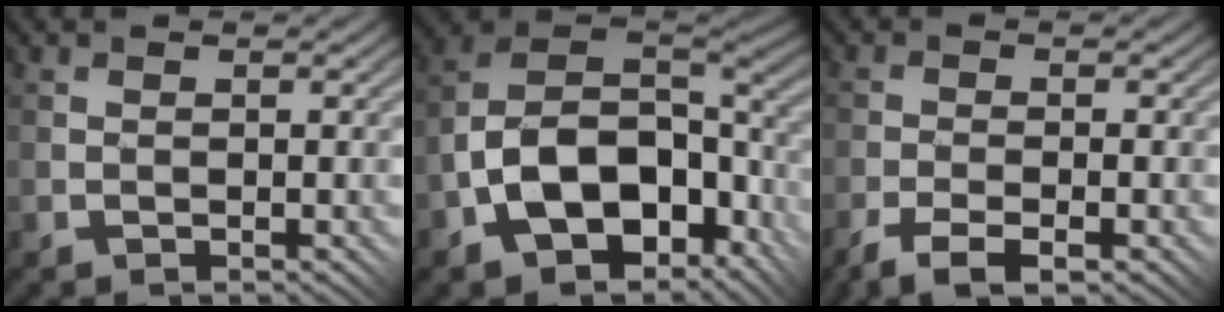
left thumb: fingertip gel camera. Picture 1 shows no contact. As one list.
[{"total": 15.1, "force": [-5.1, 8.9, 11.1], "torque": [-0.216, -0.020, -0.082]}, {"total": 4.3, "force": [-2.9, 1.1, 2.9], "torque": [-0.053, 0.002, -0.054]}]